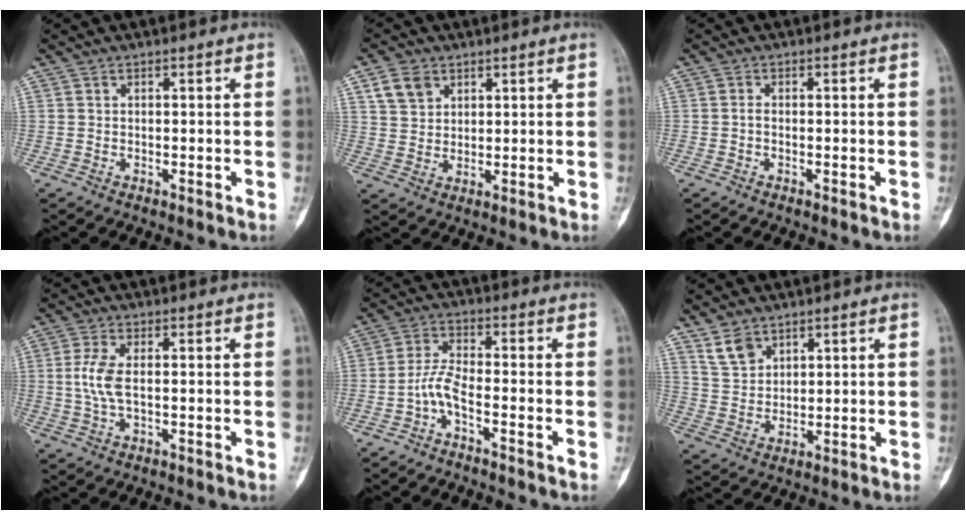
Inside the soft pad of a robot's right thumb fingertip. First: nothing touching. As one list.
[{"total": 5.3, "force": [2.7, 3.9, 2.3], "torque": [-0.028, -0.007, 0.055]}, {"total": 0.7, "force": [-0.3, 0.3, 0.6], "torque": [-0.011, 0.001, -0.008]}, {"total": 5.0, "force": [0.1, 2.0, 4.6], "torque": [-0.119, 0.004, -0.001]}, {"total": 4.7, "force": [-2.8, 0.7, 3.7], "torque": [-0.085, 0.023, -0.061]}, {"total": 4.9, "force": [3.4, 3.1, 1.8], "torque": [-0.021, -0.019, 0.075]}]